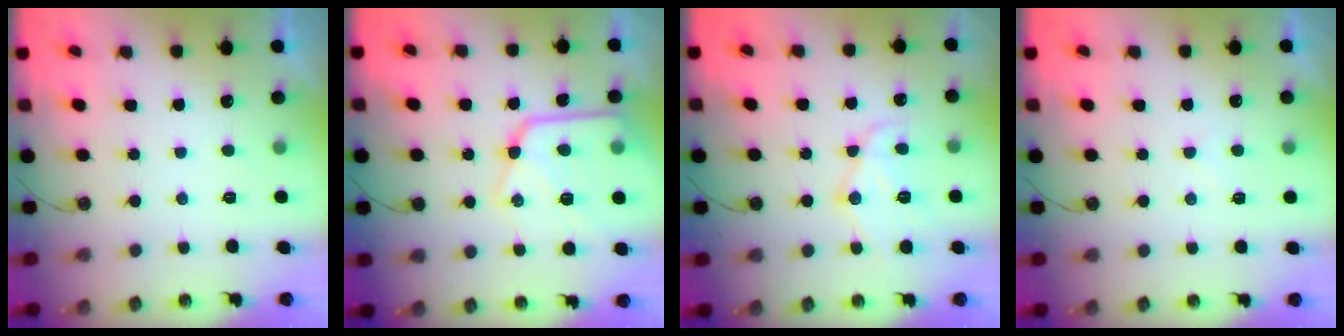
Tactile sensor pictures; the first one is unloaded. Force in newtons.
{"total": 17.6, "press": 17.5, "slide": 1.6}
{"total": 12.4, "press": 12.4, "slide": 1.1}
{"total": 4.7, "press": 4.6, "slide": 0.6}